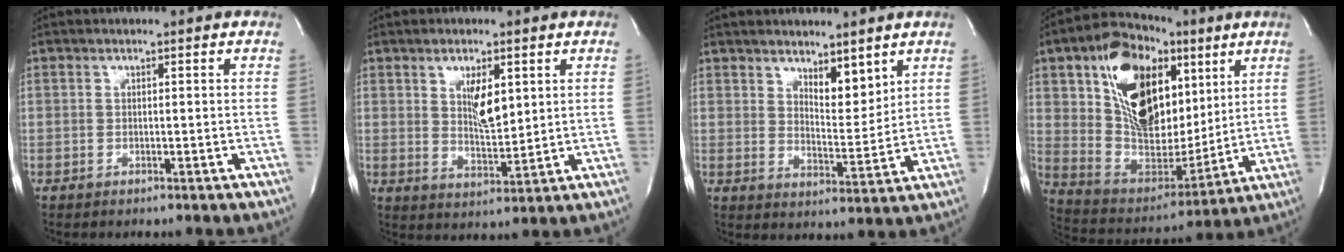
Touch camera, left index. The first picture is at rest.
{"total": 5.7, "force": [1.9, 2.1, 5.0], "torque": [-0.092, -0.008, 0.039]}
{"total": 6.2, "force": [4.3, 2.5, 3.7], "torque": [-0.061, -0.015, 0.075]}
{"total": 22.1, "force": [8.5, 12.5, 16.2], "torque": [-0.304, 0.031, 0.150]}